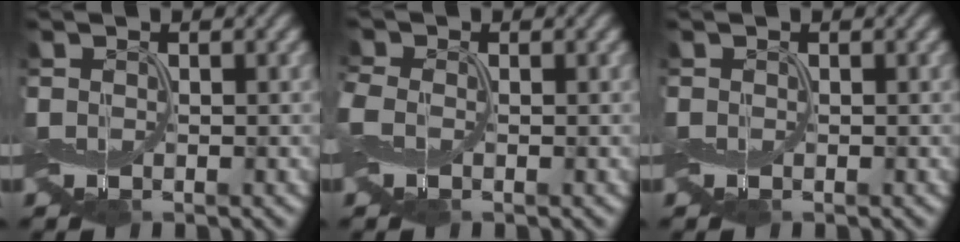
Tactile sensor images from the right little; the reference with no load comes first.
{"total": 1.3, "force": [-0.6, 0.9, 0.8], "torque": [-0.026, 0.003, -0.012]}
{"total": 0.0}